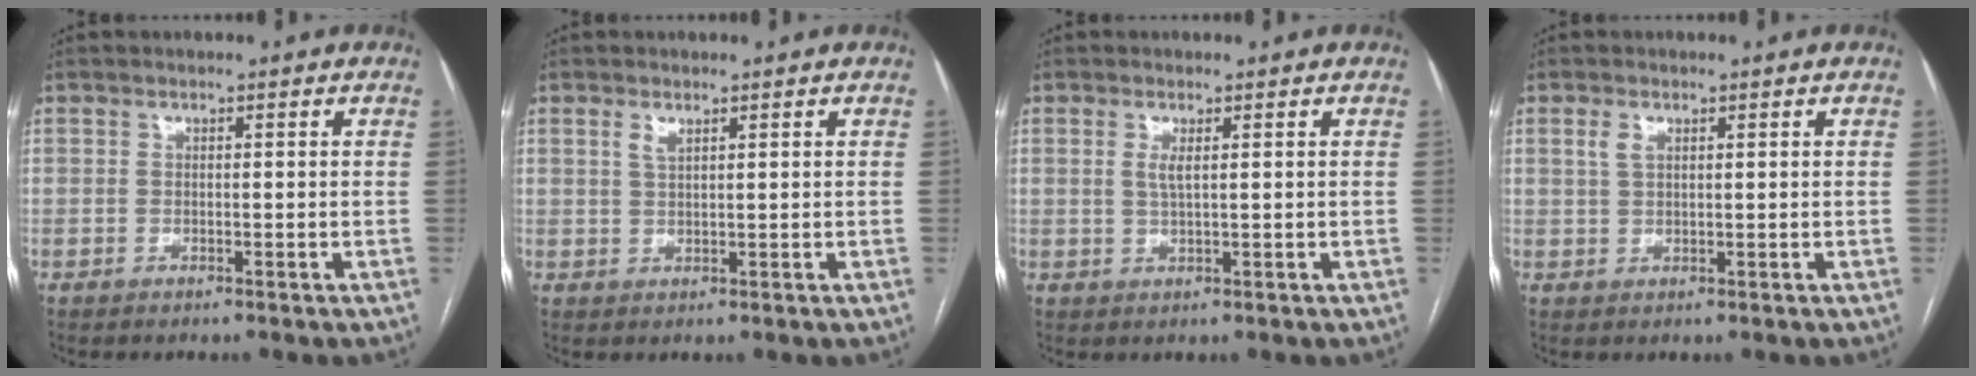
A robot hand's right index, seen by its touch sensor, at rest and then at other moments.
{"total": 1.6, "force": [1.0, 0.5, 1.2], "torque": [-0.026, 0.000, 0.022]}
{"total": 1.9, "force": [0.6, 0.3, 1.8], "torque": [-0.042, -0.003, 0.012]}
{"total": 1.9, "force": [0.9, 1.0, 1.4], "torque": [-0.031, 0.006, 0.022]}